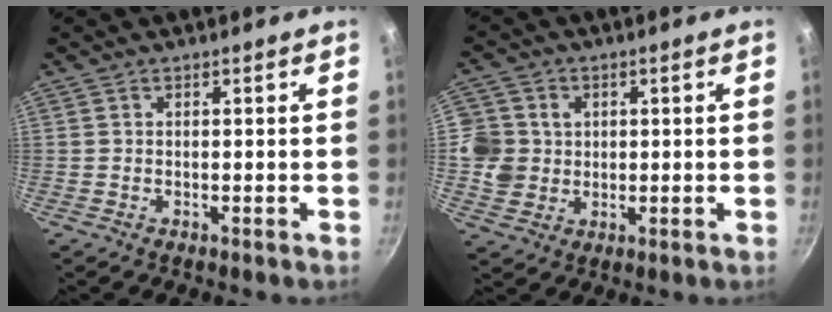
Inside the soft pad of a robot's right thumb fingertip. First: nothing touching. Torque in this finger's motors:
{"motor_torque": [0.03, 0.03, 0.12, 0.11, 0.00]}